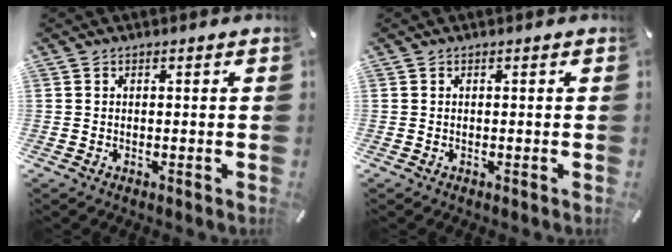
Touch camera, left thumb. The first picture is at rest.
{"total": 0.0}